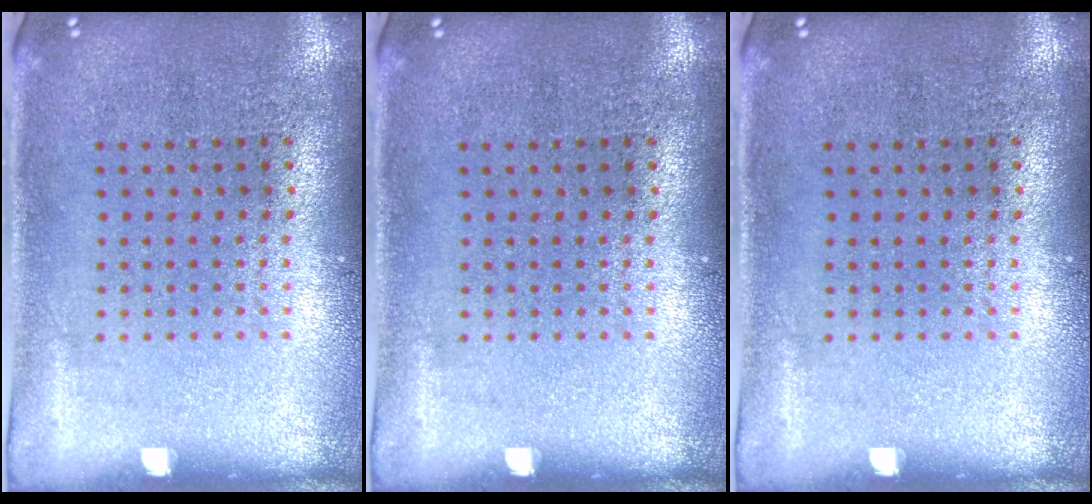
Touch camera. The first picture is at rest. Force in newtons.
{"total": 0.0}
{"total": 0.0}